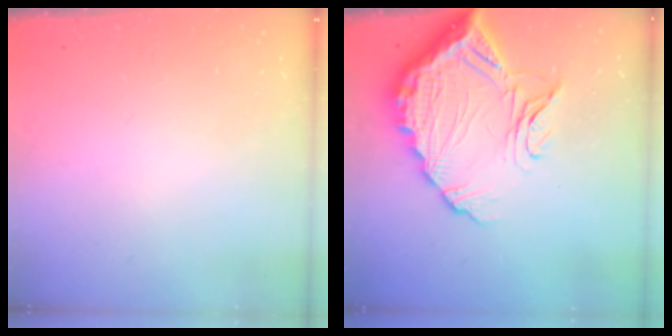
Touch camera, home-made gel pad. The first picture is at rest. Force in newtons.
{"total": 18.6, "press": 18.6, "slide": 1.7}